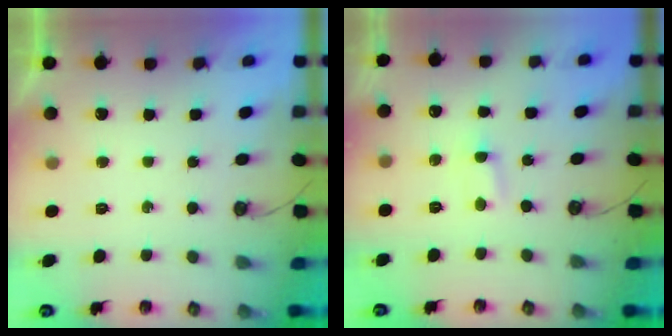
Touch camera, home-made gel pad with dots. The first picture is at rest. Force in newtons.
{"total": 0.8, "press": 0.8, "slide": 0.1}